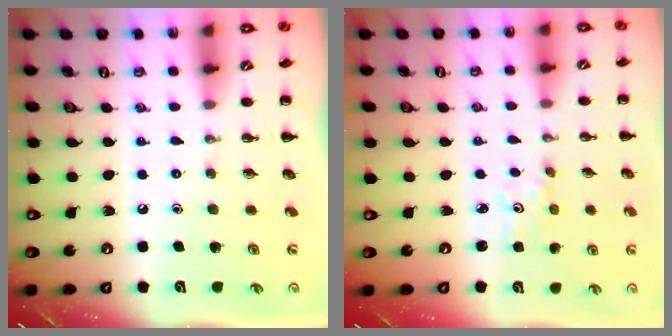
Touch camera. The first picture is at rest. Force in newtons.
{"total": 0.9, "press": 0.8, "slide": 0.4}